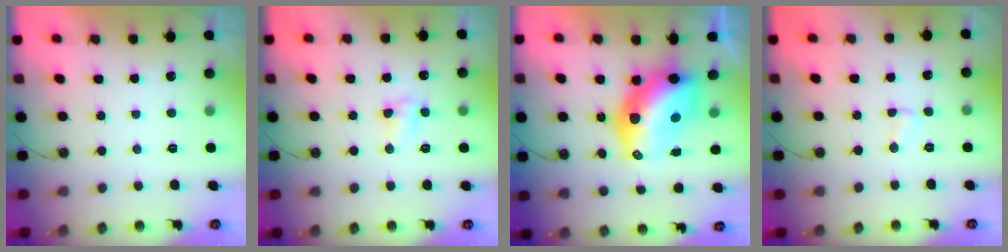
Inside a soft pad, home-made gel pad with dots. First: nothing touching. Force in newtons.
{"total": 3.7, "press": 3.7, "slide": 0.3}
{"total": 15.1, "press": 15.0, "slide": 1.3}
{"total": 1.8, "press": 1.7, "slide": 0.4}